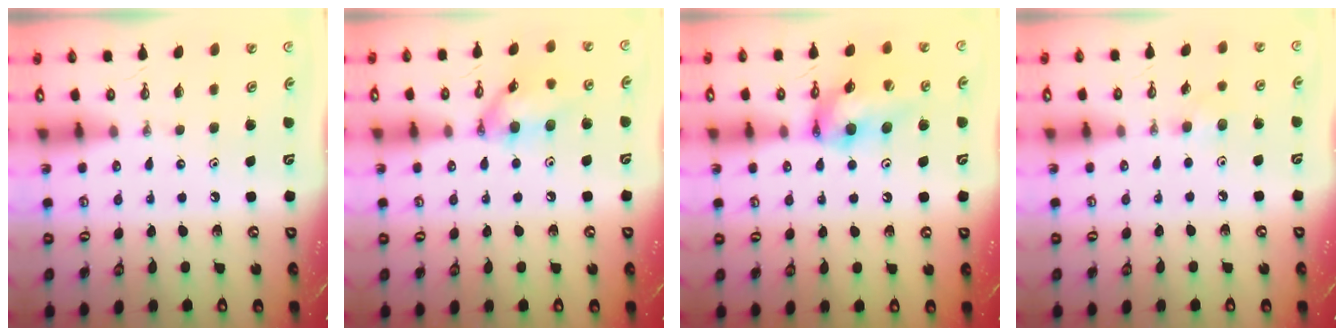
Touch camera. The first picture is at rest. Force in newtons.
{"total": 13.3, "press": 13.2, "slide": 0.8}
{"total": 14.5, "press": 13.0, "slide": 6.3}
{"total": 5.6, "press": 5.4, "slide": 1.5}